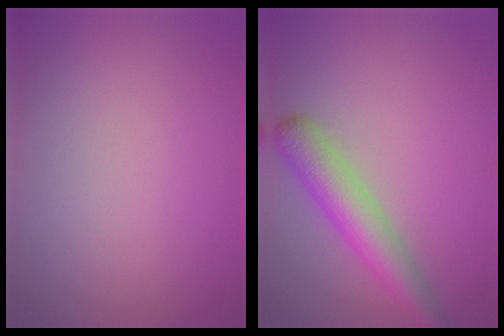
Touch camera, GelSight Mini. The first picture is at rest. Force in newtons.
{"total": 4.7, "press": 4.7, "slide": 0.2}